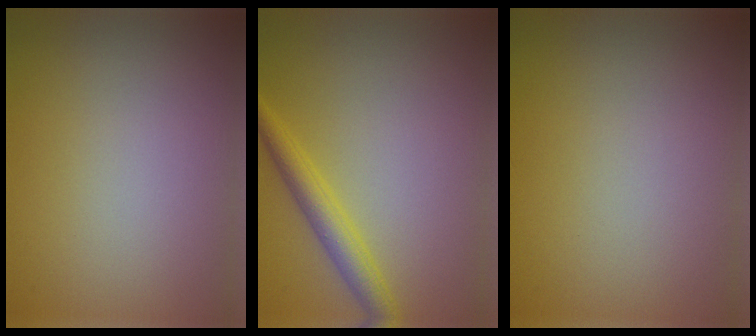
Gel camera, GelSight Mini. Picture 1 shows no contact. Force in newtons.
{"total": 2.8, "press": 2.8, "slide": 0.2}
{"total": 0.0}